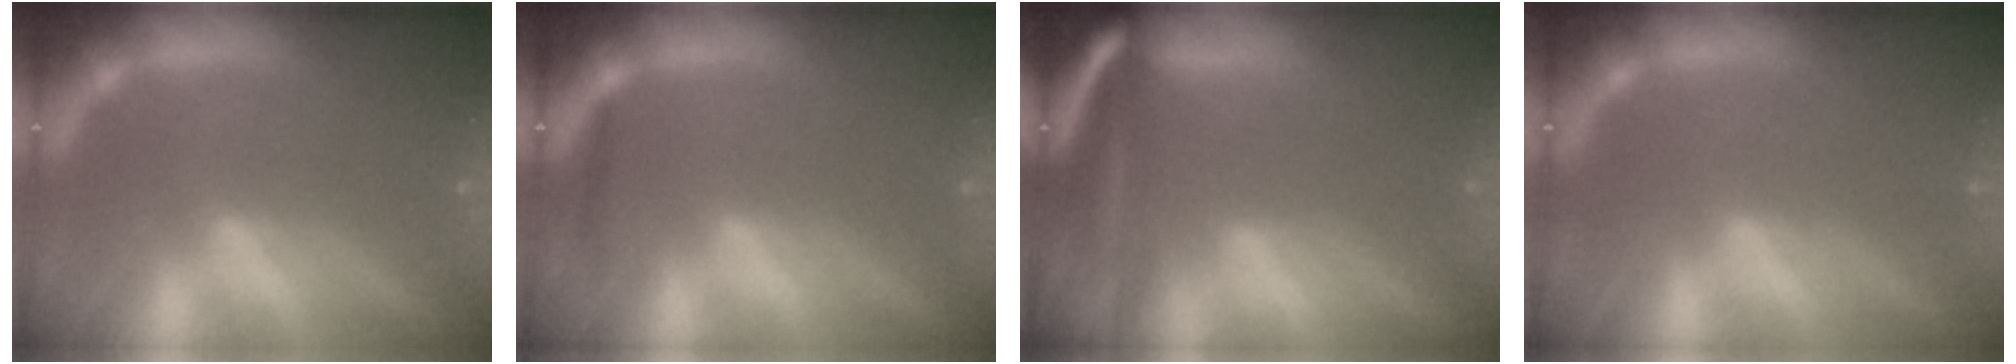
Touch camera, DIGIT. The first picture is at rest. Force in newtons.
{"total": 0.9}
{"total": 10.0}
{"total": 0.0}